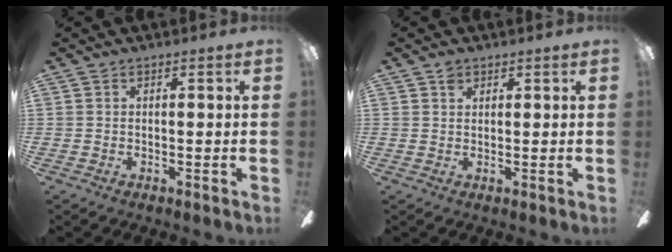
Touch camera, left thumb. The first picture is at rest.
{"total": 1.9, "force": [1.3, 1.2, 0.7], "torque": [-0.016, 0.000, 0.025]}